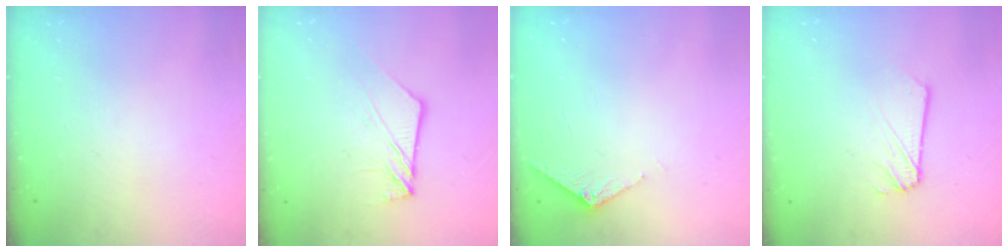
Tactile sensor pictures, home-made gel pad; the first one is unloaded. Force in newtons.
{"total": 9.0, "press": 8.9, "slide": 0.8}
{"total": 2.9, "press": 2.9, "slide": 0.3}
{"total": 1.9, "press": 1.9, "slide": 0.3}